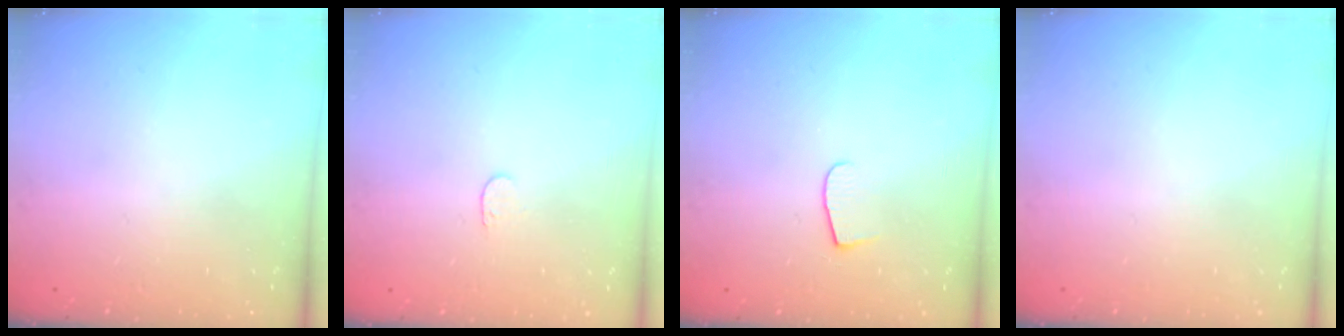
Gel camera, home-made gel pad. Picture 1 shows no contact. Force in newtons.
{"total": 3.6, "press": 3.6, "slide": 0.3}
{"total": 7.5, "press": 7.5, "slide": 0.6}
{"total": 0.0}